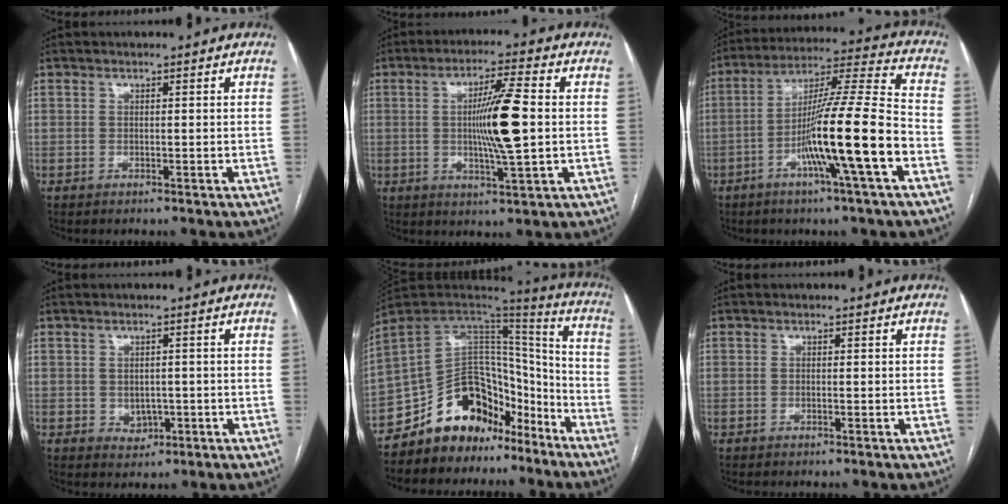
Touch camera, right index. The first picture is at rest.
{"total": 10.2, "force": [0.2, 0.6, 10.2], "torque": [-0.178, 0.000, 0.003]}
{"total": 16.1, "force": [-5.5, -0.9, 15.1], "torque": [-0.264, 0.001, -0.100]}
{"total": 2.5, "force": [-0.5, 2.0, 1.3], "torque": [-0.015, 0.001, 0.002]}
{"total": 16.8, "force": [-12.4, 9.8, 5.8], "torque": [-0.086, 0.085, -0.208]}
{"total": 0.0}